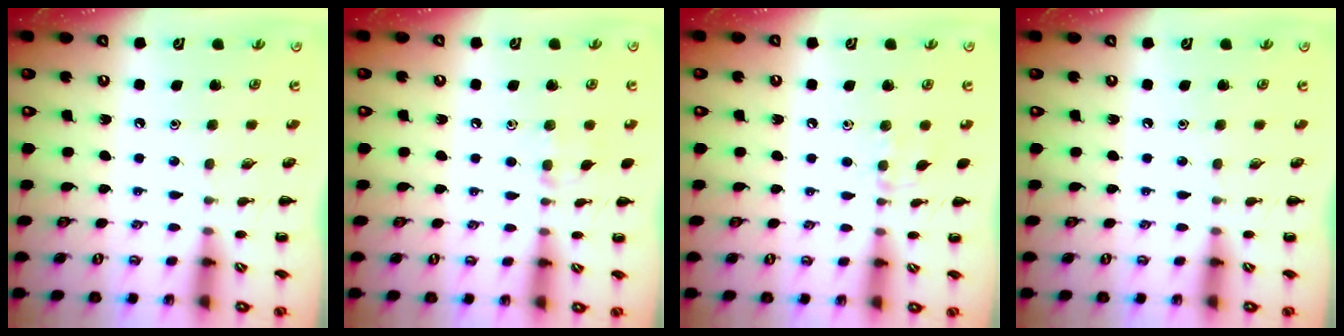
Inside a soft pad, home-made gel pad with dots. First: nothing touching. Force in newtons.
{"total": 7.1, "press": 6.8, "slide": 2.1}
{"total": 7.0, "press": 6.7, "slide": 1.8}
{"total": 0.0}